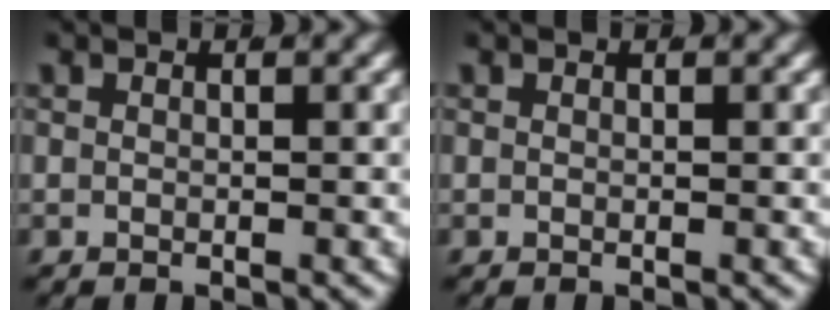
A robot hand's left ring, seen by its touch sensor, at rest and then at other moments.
{"total": 0.0}